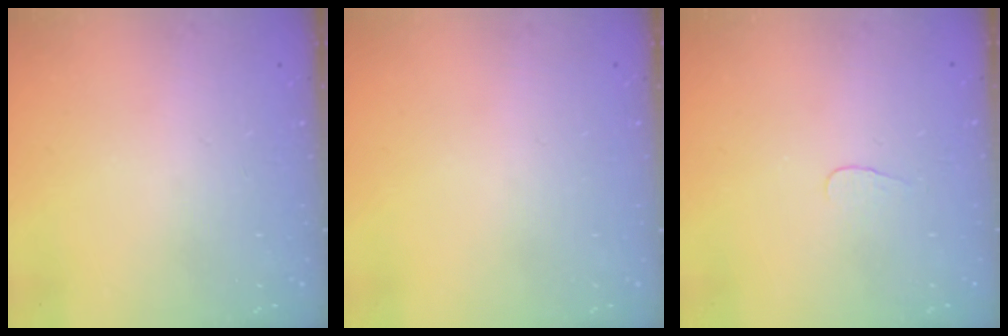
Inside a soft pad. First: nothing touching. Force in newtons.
{"total": 0.0}
{"total": 2.8, "press": 2.7, "slide": 0.3}